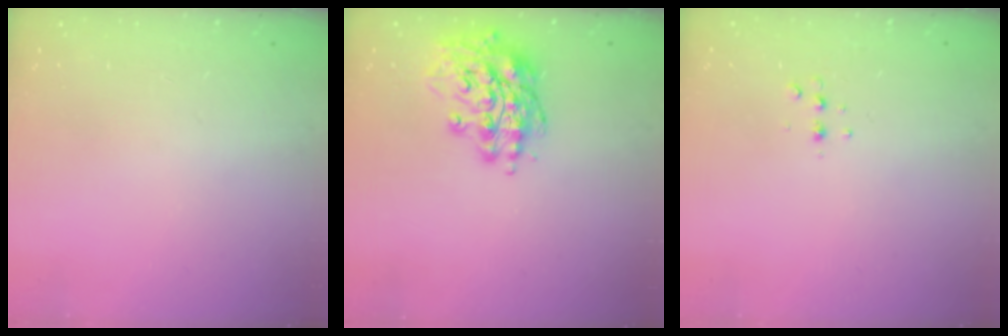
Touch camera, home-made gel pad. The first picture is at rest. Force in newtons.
{"total": 16.0, "press": 15.8, "slide": 2.7}
{"total": 3.9, "press": 3.8, "slide": 1.1}